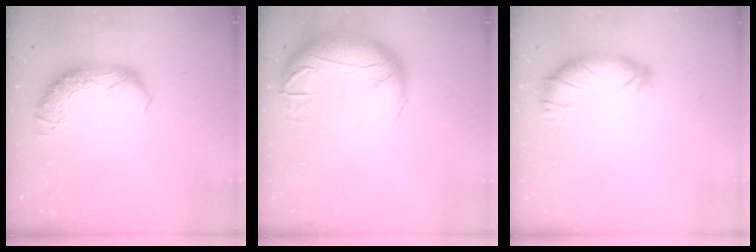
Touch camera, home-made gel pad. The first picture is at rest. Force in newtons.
{"total": 3.2, "press": 0.6, "slide": 3.2}
{"total": 3.0, "press": 2.4, "slide": 1.9}